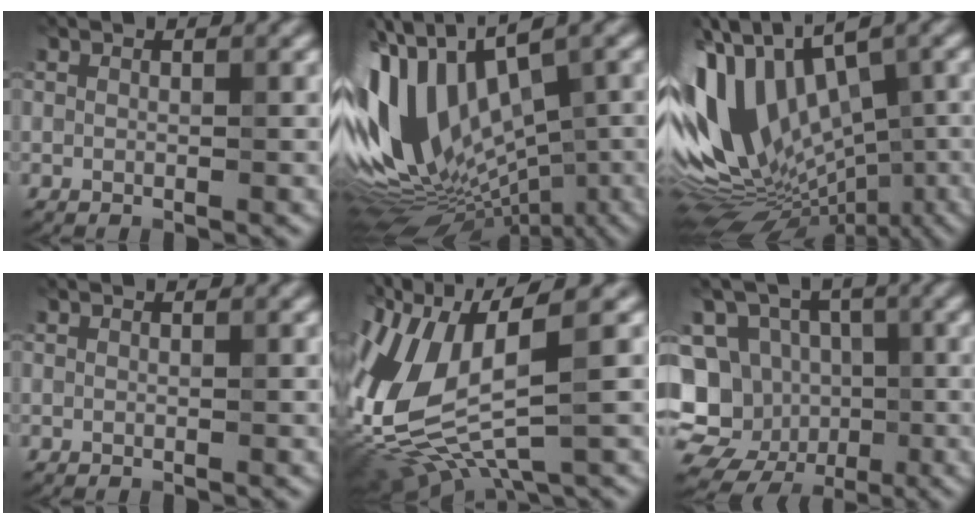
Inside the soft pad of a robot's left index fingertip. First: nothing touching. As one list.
[{"total": 14.7, "force": [-0.4, 7.7, 12.6], "torque": [-0.251, 0.010, 0.006]}, {"total": 13.9, "force": [-0.8, 8.2, 11.2], "torque": [-0.224, 0.009, -0.006]}, {"total": 0.0}, {"total": 12.4, "force": [-0.3, 5.2, 11.2], "torque": [-0.258, -0.001, -0.008]}, {"total": 13.4, "force": [-3.3, 12.2, 4.5], "torque": [-0.111, 0.011, -0.051]}]